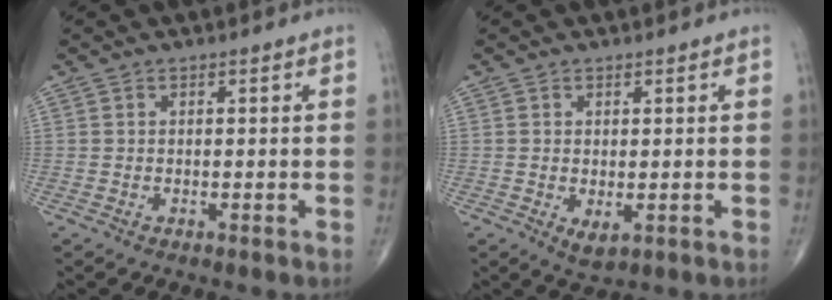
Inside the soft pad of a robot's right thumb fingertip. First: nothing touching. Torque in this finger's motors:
{"motor_torque": [-0.22, 0.28, 0.18, 0.36, 0.01]}